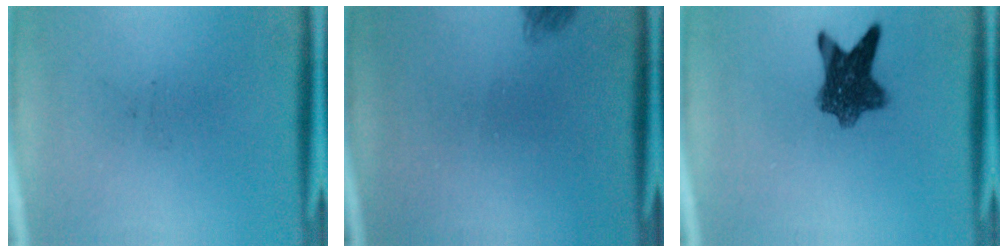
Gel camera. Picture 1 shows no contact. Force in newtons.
{"total": 1.4}
{"total": 7.9}